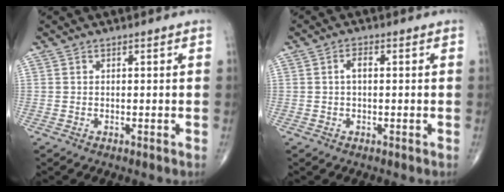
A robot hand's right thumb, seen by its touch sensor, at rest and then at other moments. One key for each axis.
{"total": 2.0, "fx": 0.0, "fy": 1.0, "fz": 1.7, "tx": -0.027, "ty": 0.008, "tz": -0.002}